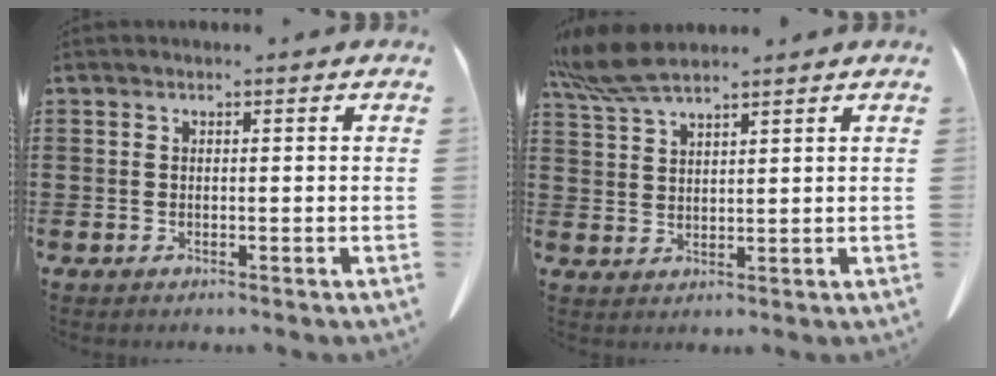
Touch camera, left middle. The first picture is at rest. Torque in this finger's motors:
{"motor_torque": [1.20, 0.81, 0.16, 0.06]}